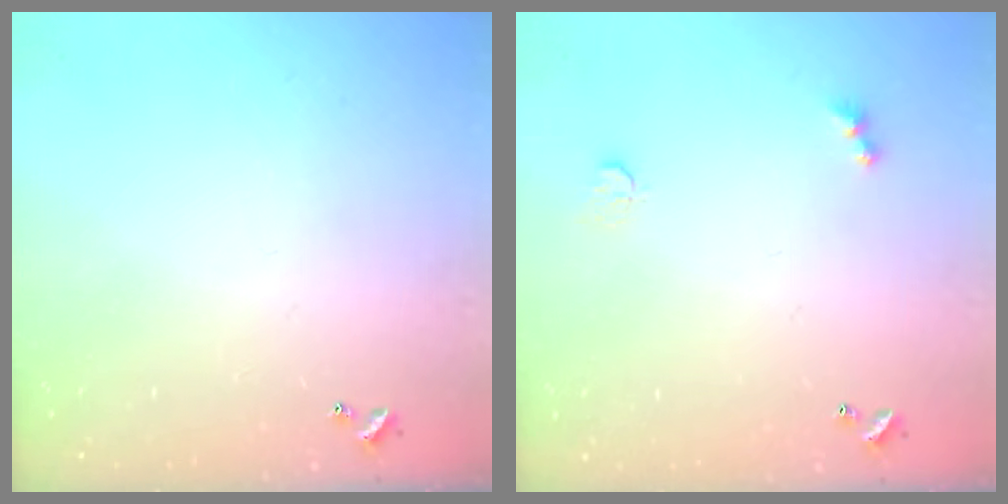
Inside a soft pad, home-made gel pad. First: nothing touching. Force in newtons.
{"total": 2.9, "press": 2.8, "slide": 0.7}